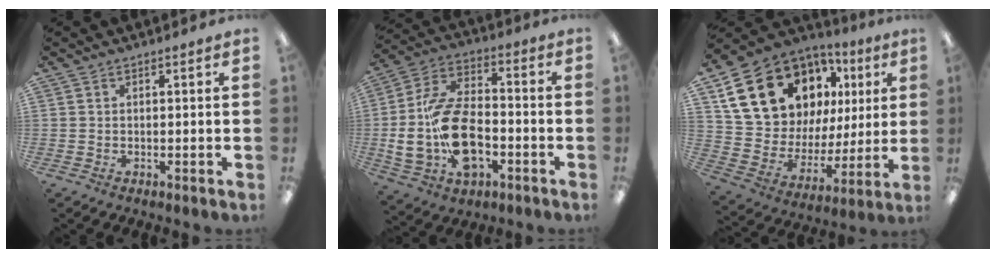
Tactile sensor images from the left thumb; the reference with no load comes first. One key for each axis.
{"total": 18.3, "fx": -4.6, "fy": 11.2, "fz": 13.8, "tx": -0.277, "ty": 0.020, "tz": -0.077}
{"total": 21.2, "fx": 11.1, "fy": 14.3, "fz": 11.0, "tx": -0.209, "ty": -0.039, "tz": 0.218}